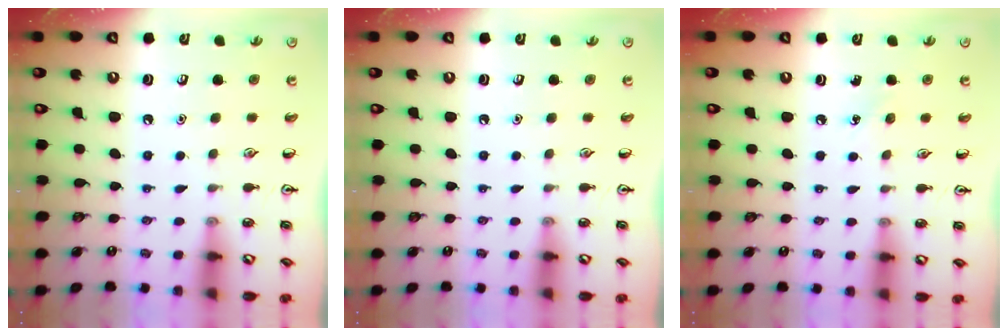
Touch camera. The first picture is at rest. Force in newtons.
{"total": 0.0}
{"total": 3.5, "press": 3.3, "slide": 1.2}